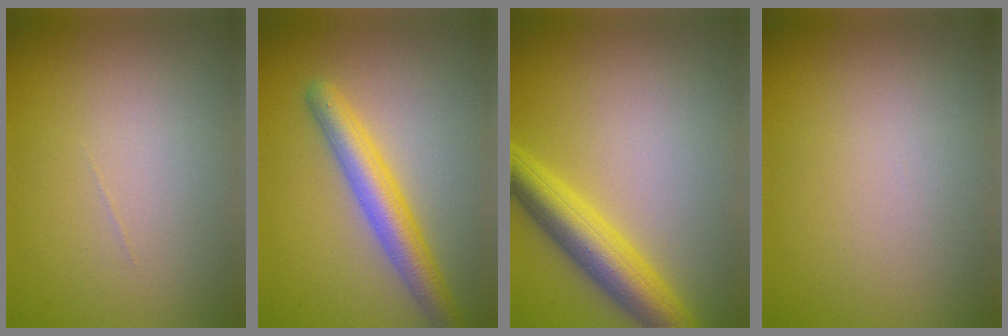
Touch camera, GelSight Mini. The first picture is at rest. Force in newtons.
{"total": 4.6, "press": 4.6, "slide": 0.2}
{"total": 5.8, "press": 5.8, "slide": 0.2}
{"total": 0.0}